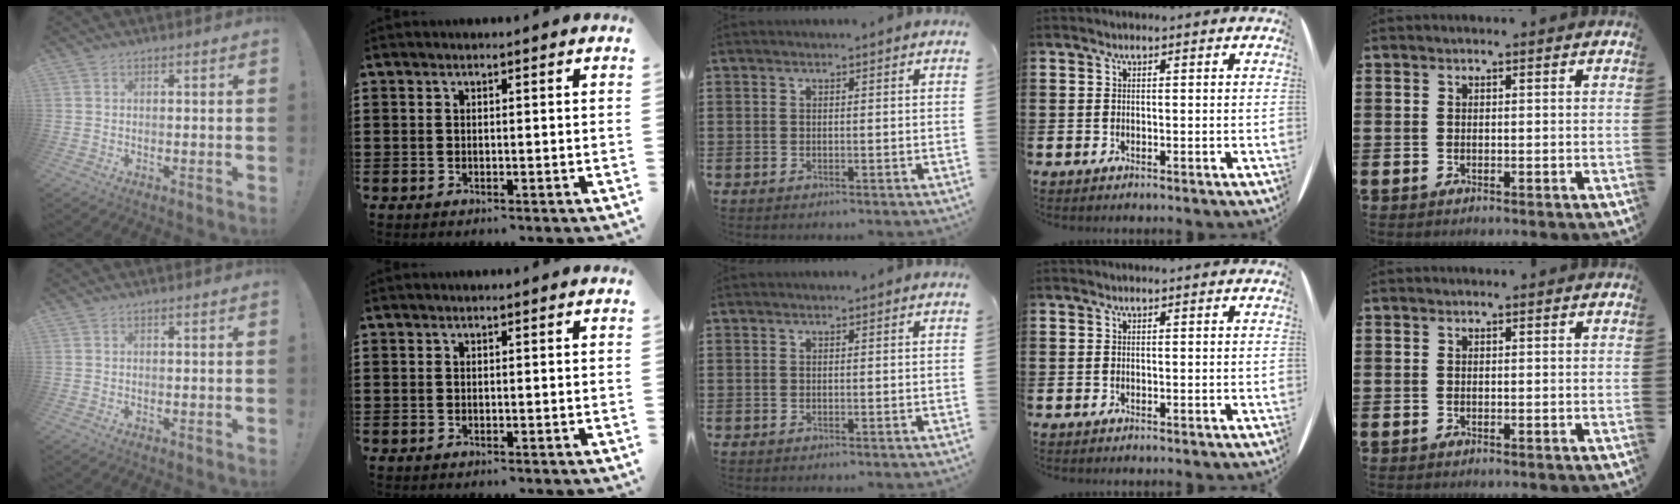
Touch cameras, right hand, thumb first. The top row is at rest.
{}